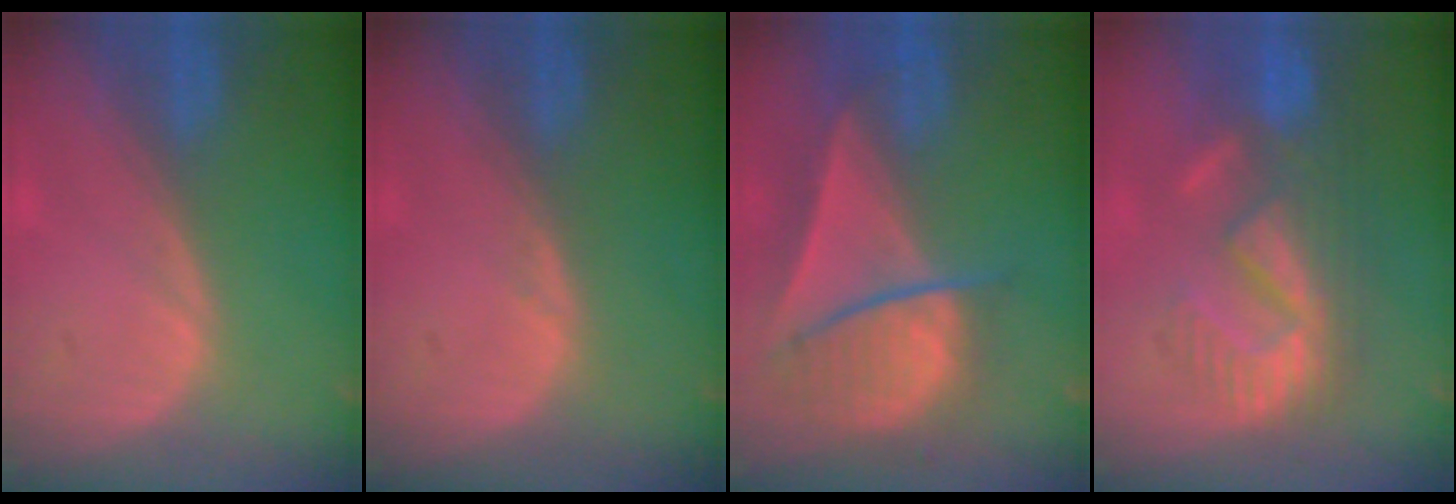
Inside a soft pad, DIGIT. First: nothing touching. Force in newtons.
{"total": 0.5, "press": 0.5, "slide": 0.0}
{"total": 9.1, "press": 7.9, "slide": 4.5}
{"total": 9.2, "press": 8.9, "slide": 2.1}